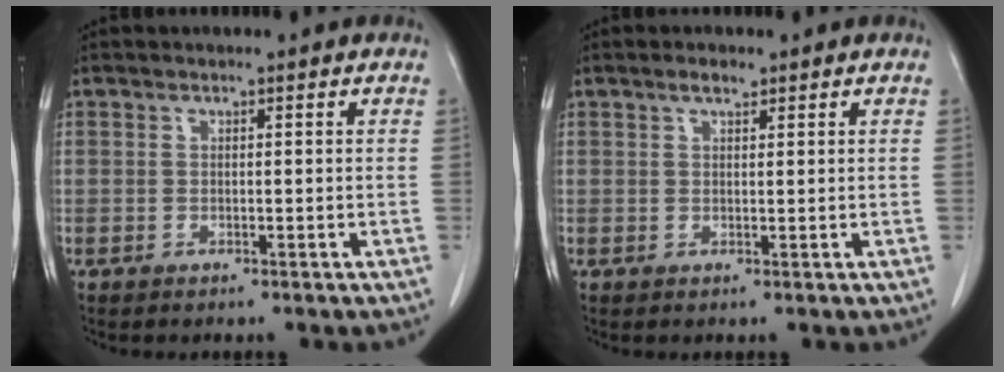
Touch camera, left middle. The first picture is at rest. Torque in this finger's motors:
{"motor_torque": [0.36, -0.21, -0.03, 0.02]}